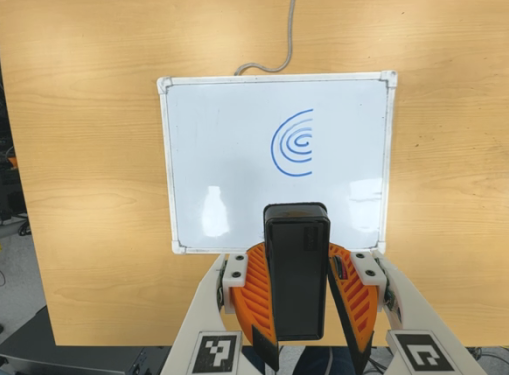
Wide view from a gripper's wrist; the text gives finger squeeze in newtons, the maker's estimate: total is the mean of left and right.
{"total": 8.5, "left": 8.7, "right": 8.3}